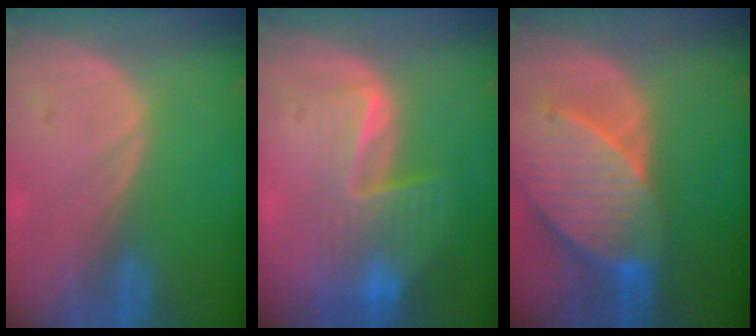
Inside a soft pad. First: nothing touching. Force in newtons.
{"total": 7.7, "press": 6.8, "slide": 3.6}
{"total": 10.1, "press": 8.9, "slide": 4.8}